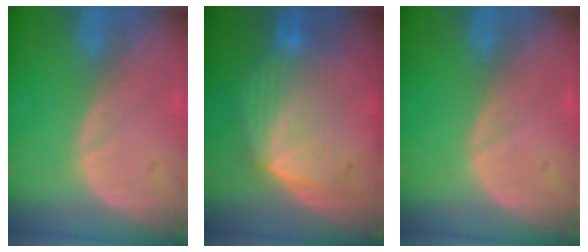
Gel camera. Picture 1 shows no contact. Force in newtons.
{"total": 6.9, "press": 6.8, "slide": 0.5}
{"total": 0.0}